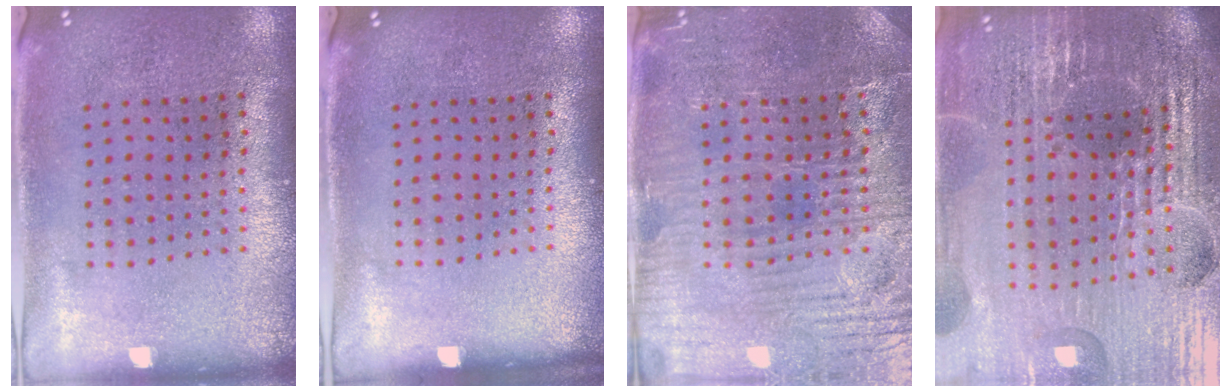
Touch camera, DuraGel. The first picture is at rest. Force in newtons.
{"total": 0.0}
{"total": 4.2, "press": 4.1, "slide": 0.9}
{"total": 6.8, "press": 5.9, "slide": 3.4}